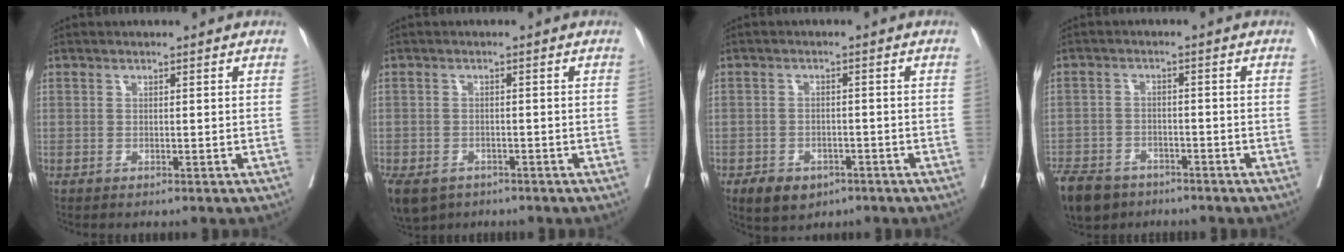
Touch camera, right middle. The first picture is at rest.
{"total": 10.9, "force": [-6.3, 7.8, 4.3], "torque": [-0.125, -0.017, -0.086]}
{"total": 5.5, "force": [-3.4, 3.7, 2.3], "torque": [-0.032, 0.001, -0.045]}
{"total": 9.5, "force": [-7.1, 5.3, 3.4], "torque": [-0.073, -0.008, -0.119]}